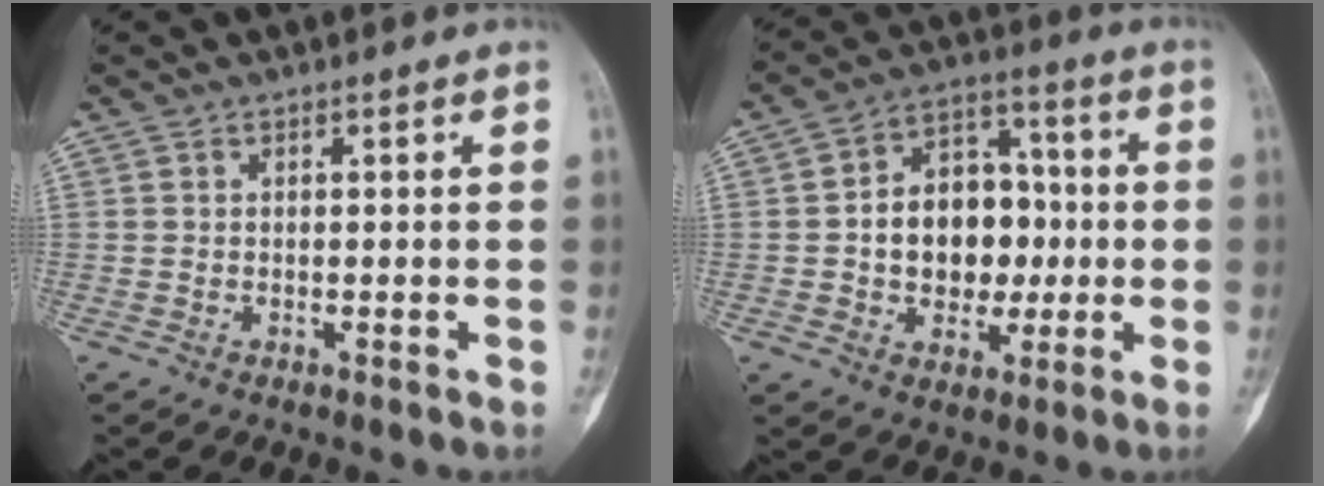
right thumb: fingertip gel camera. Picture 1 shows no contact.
{"total": 14.2, "force": [-0.6, 10.6, 9.5], "torque": [-0.093, 0.032, -0.009]}